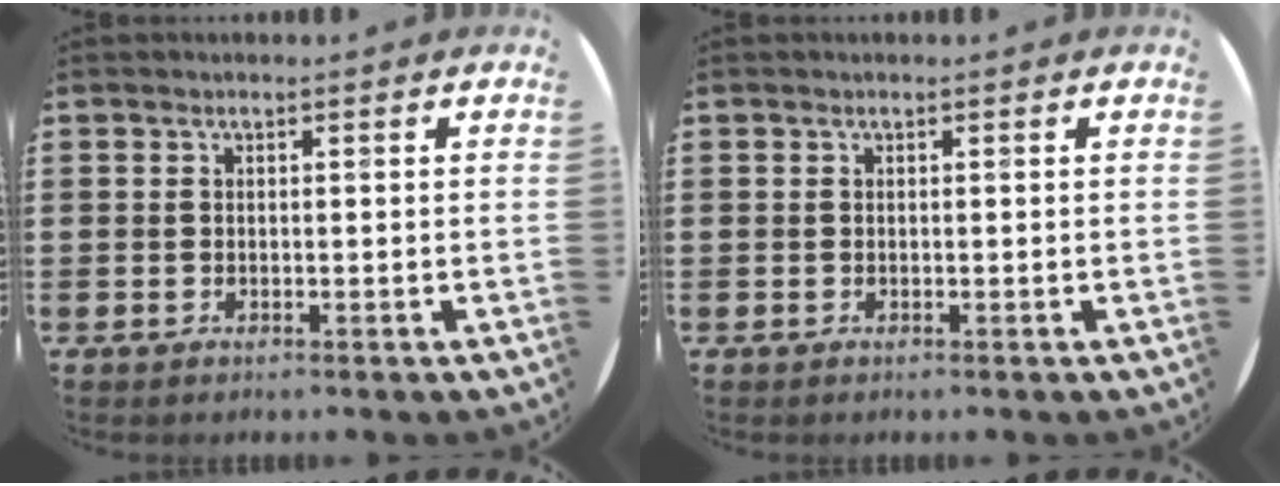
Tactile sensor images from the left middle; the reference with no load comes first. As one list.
[{"total": 0.0}]